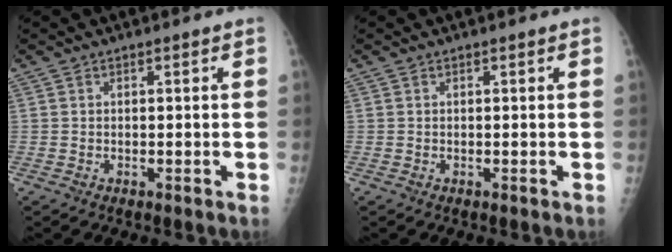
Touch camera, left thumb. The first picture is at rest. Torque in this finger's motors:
{"motor_torque": [0.00, 0.11, -0.08, -0.12, 0.00]}